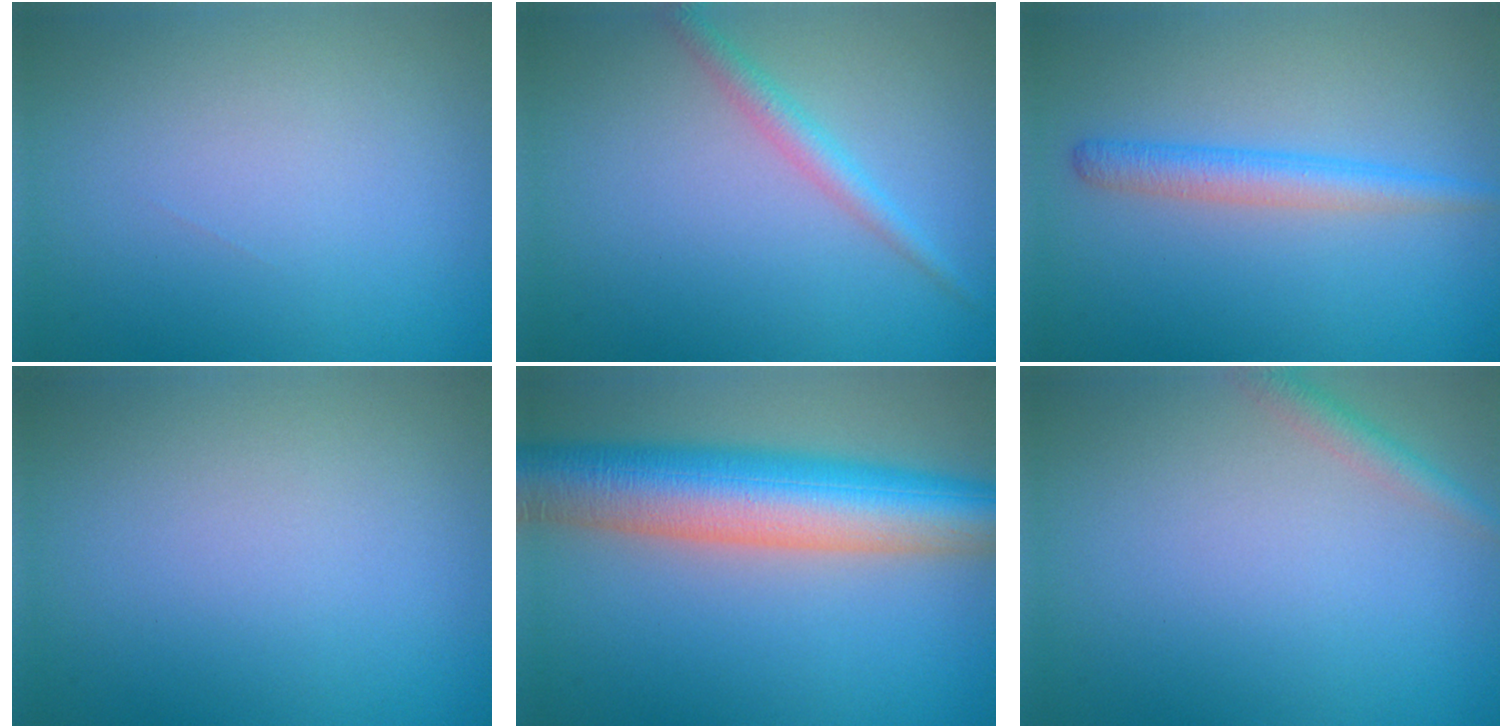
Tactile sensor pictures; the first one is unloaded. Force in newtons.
{"total": 1.9, "press": 1.9, "slide": 0.0}
{"total": 2.7, "press": 2.7, "slide": 0.1}
{"total": 0.0}
{"total": 10.5, "press": 10.5, "slide": 0.4}
{"total": 1.8, "press": 1.8, "slide": 0.1}